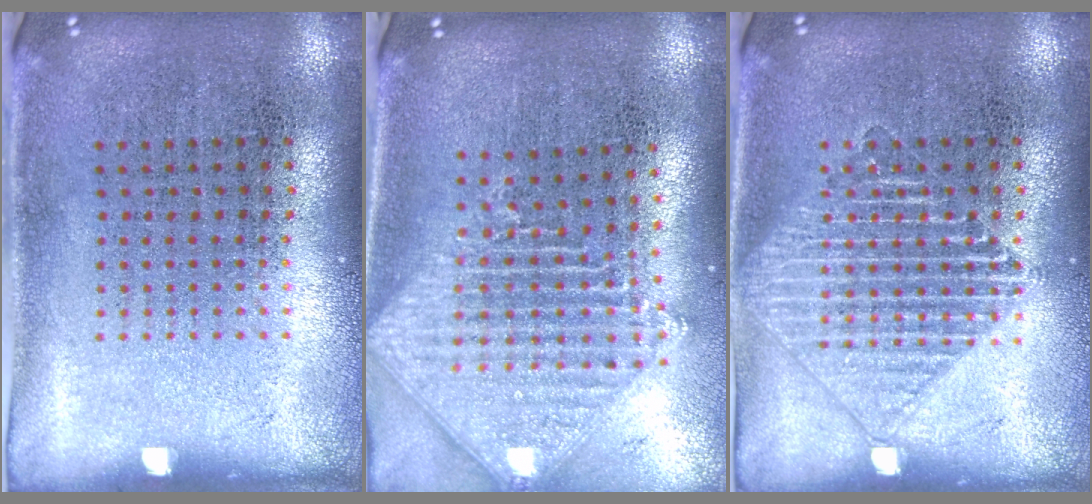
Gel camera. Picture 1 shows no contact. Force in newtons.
{"total": 2.2, "press": 1.7, "slide": 1.3}
{"total": 2.6, "press": 2.6, "slide": 0.5}